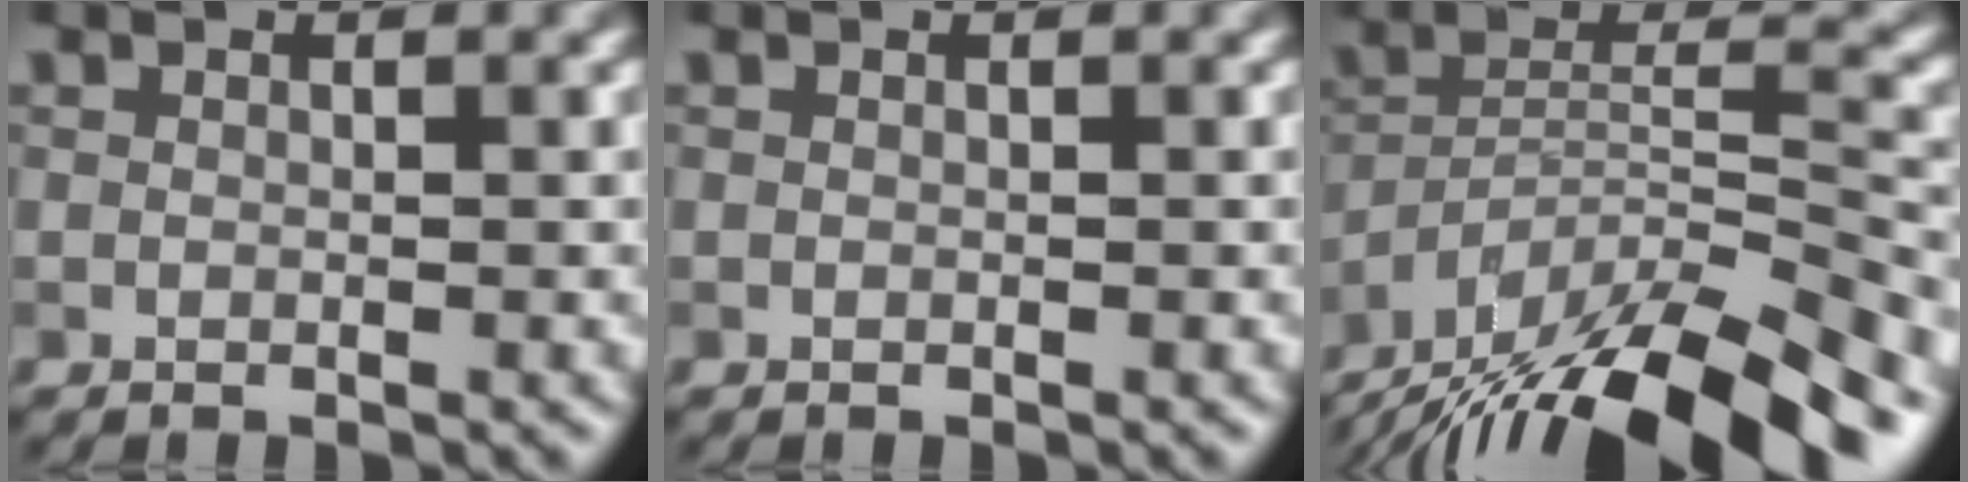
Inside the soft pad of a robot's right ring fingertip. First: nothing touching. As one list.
[{"total": 0.0}, {"total": 16.3, "force": [-13.4, 3.5, 8.6], "torque": [-0.140, 0.007, -0.206]}]